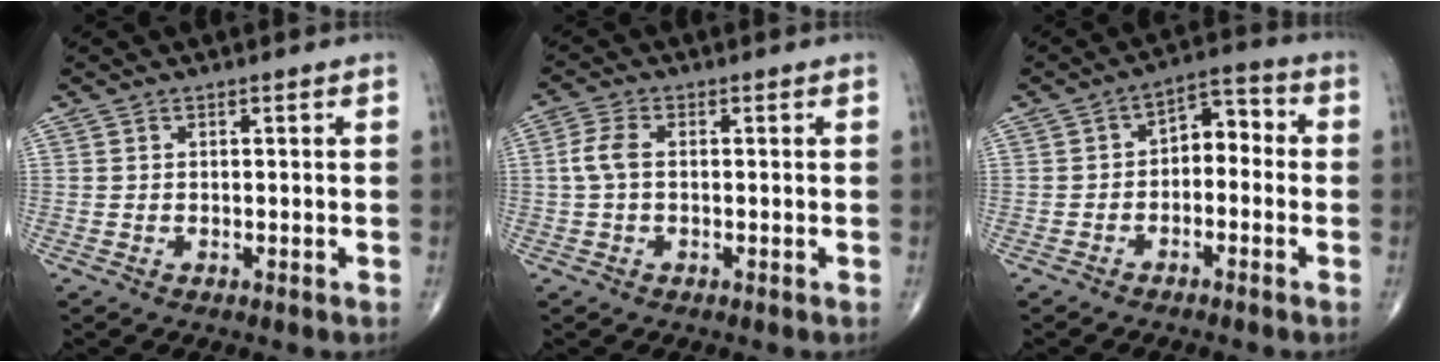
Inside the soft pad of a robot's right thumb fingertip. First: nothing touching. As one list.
[{"total": 3.9, "force": [0.1, 2.2, 3.2], "torque": [-0.078, 0.009, -0.003]}, {"total": 6.5, "force": [-1.1, 4.2, 4.8], "torque": [-0.047, 0.041, -0.031]}]